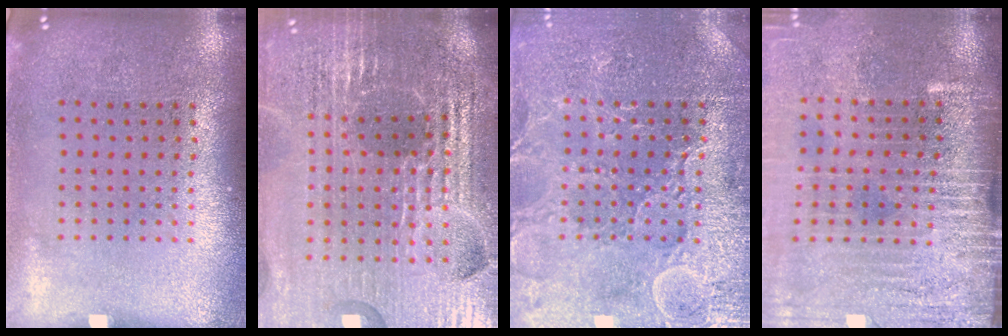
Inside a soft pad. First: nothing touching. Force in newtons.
{"total": 6.2, "press": 5.5, "slide": 2.8}
{"total": 3.6, "press": 3.6, "slide": 0.7}
{"total": 4.0, "press": 3.4, "slide": 2.2}